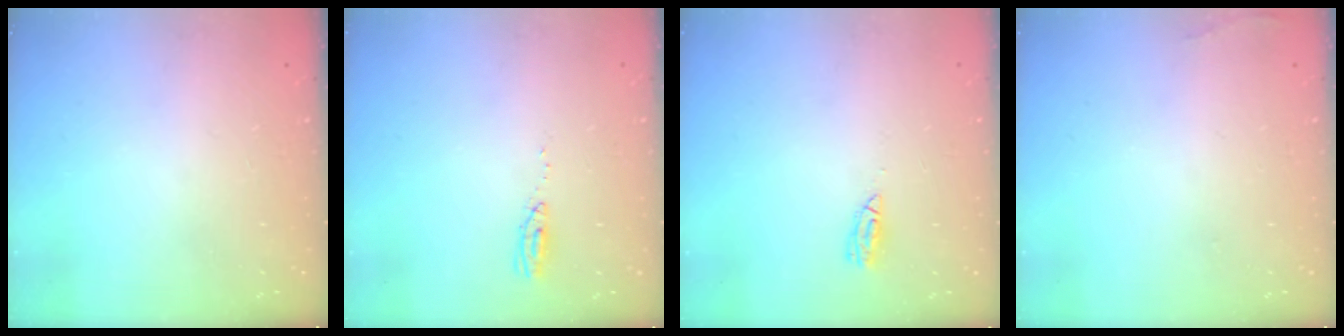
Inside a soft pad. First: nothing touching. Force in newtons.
{"total": 3.7, "press": 3.4, "slide": 1.5}
{"total": 5.4, "press": 5.4, "slide": 0.5}
{"total": 5.8, "press": 3.3, "slide": 4.7}